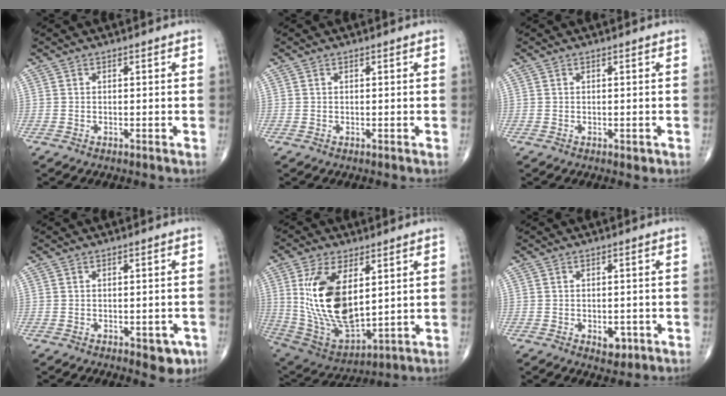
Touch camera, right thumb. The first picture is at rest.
{"total": 0.0}
{"total": 0.8, "force": [-0.1, 0.5, 0.6], "torque": [-0.006, -0.002, 0.002]}
{"total": 4.3, "force": [-1.8, 2.2, 3.2], "torque": [-0.015, 0.002, -0.017]}
{"total": 18.4, "force": [4.3, 9.2, 15.3], "torque": [-0.287, -0.026, 0.101]}
{"total": 3.2, "force": [-1.0, 2.0, 2.3], "torque": [-0.018, 0.000, -0.007]}